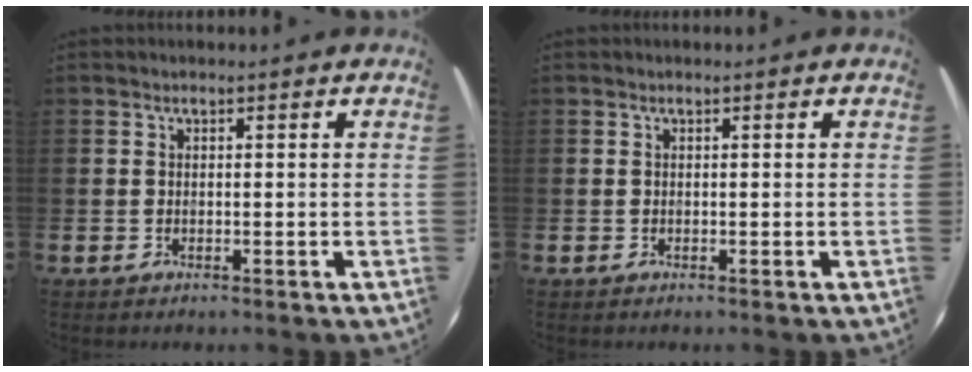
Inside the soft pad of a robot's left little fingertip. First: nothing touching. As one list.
[{"total": 0.0}]